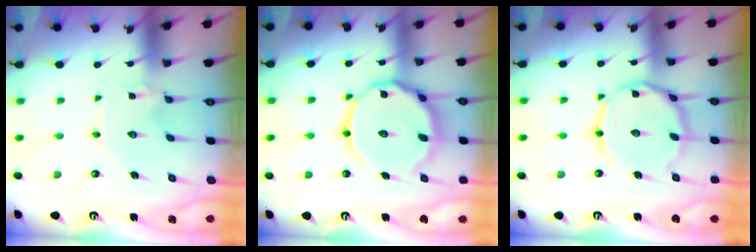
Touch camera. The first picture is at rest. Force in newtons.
{"total": 15.6, "press": 15.5, "slide": 1.2}
{"total": 13.4, "press": 13.4, "slide": 0.9}